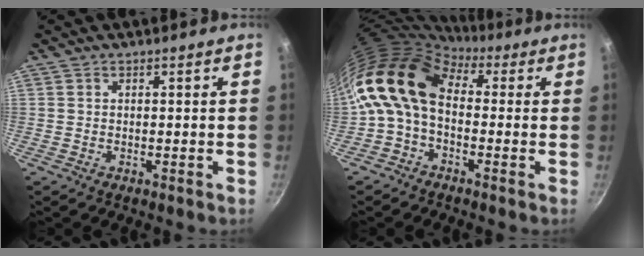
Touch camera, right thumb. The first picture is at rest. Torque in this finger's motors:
{"motor_torque": [1.71, 3.30, 1.90, -0.87, 0.31]}